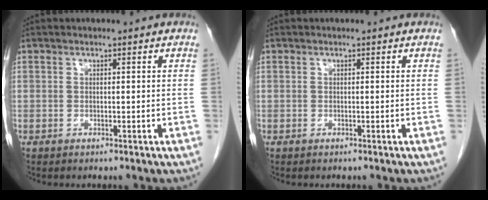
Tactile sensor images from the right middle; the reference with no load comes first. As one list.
[{"total": 0.0}]